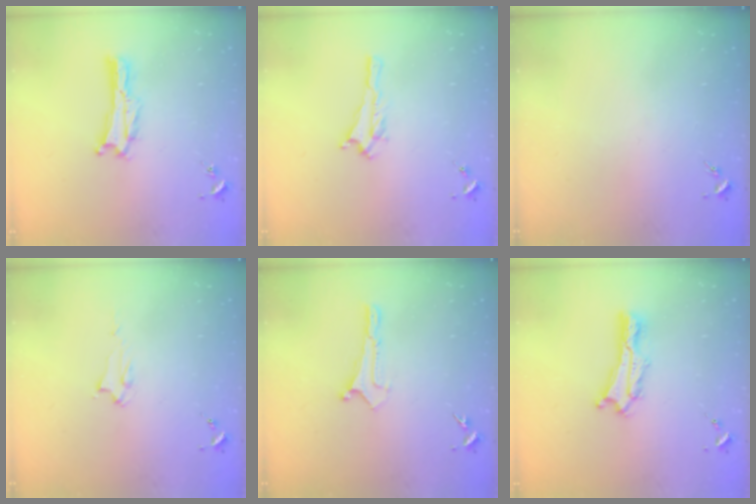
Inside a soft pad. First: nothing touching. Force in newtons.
{"total": 1.5, "press": 1.4, "slide": 0.2}
{"total": 0.0}
{"total": 2.0, "press": 2.0, "slide": 0.2}
{"total": 0.0}
{"total": 2.2, "press": 2.2, "slide": 0.3}